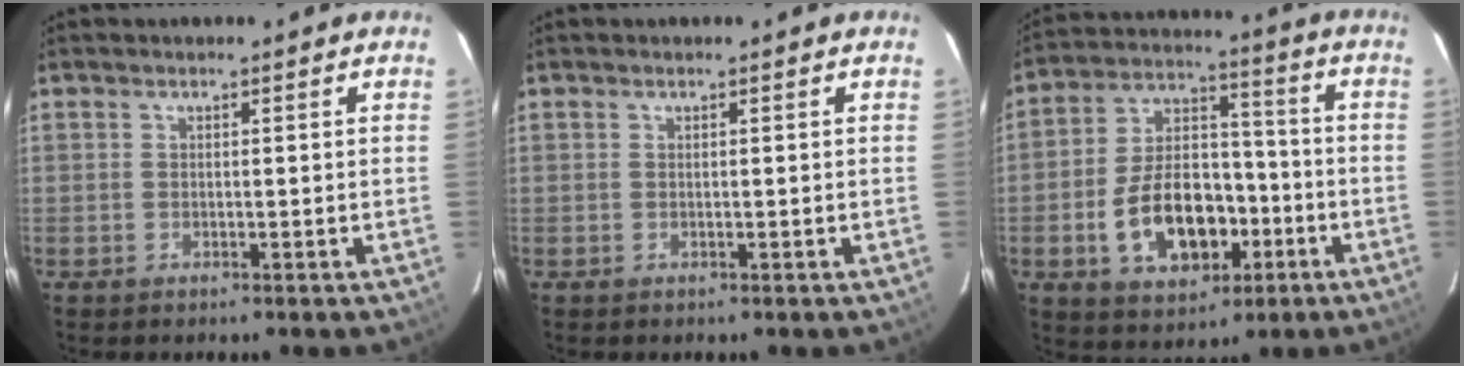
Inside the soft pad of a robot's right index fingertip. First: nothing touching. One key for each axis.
{"total": 0.0}
{"total": 16.0, "fx": -5.4, "fy": 9.7, "fz": 11.6, "tx": -0.229, "ty": 0.024, "tz": -0.072}